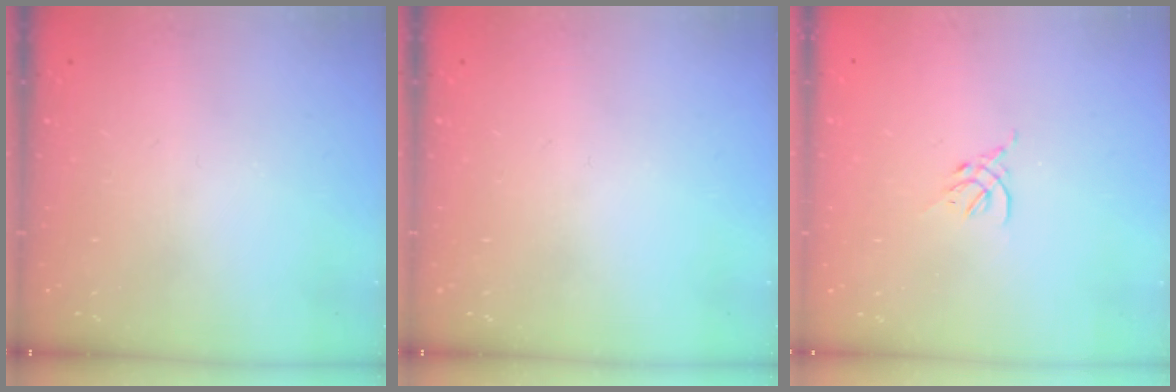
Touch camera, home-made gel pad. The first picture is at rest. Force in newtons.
{"total": 0.0}
{"total": 2.3, "press": 2.2, "slide": 0.5}